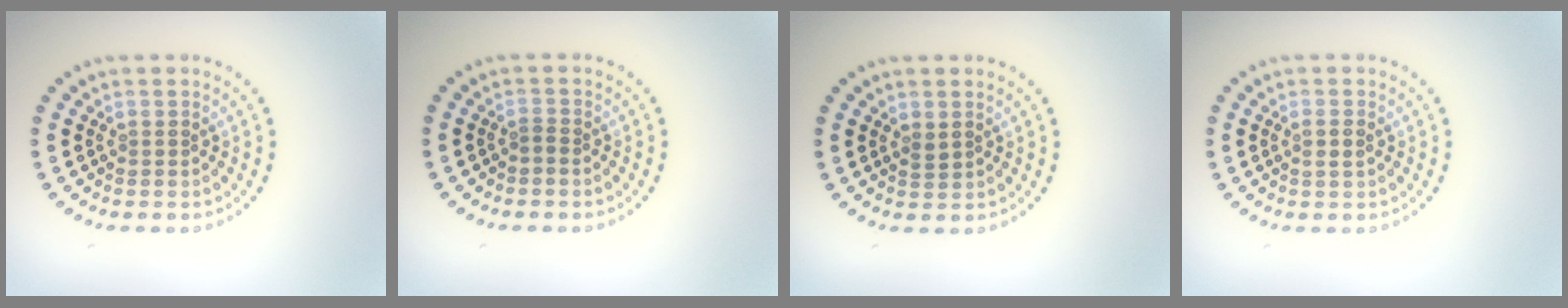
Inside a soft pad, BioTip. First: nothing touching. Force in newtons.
{"total": 0.6, "press": 0.3, "slide": 0.5}
{"total": 0.9, "press": 0.8, "slide": 0.3}
{"total": 1.1, "press": 1.0, "slide": 0.5}